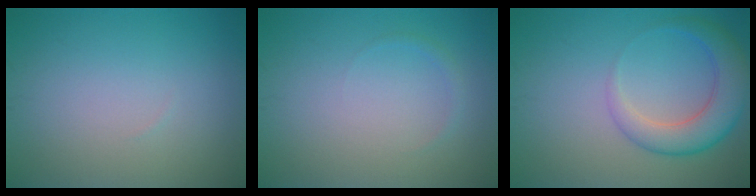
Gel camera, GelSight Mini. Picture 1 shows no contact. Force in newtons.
{"total": 0.7, "press": 0.7, "slide": 0.1}
{"total": 4.9, "press": 4.9, "slide": 0.2}